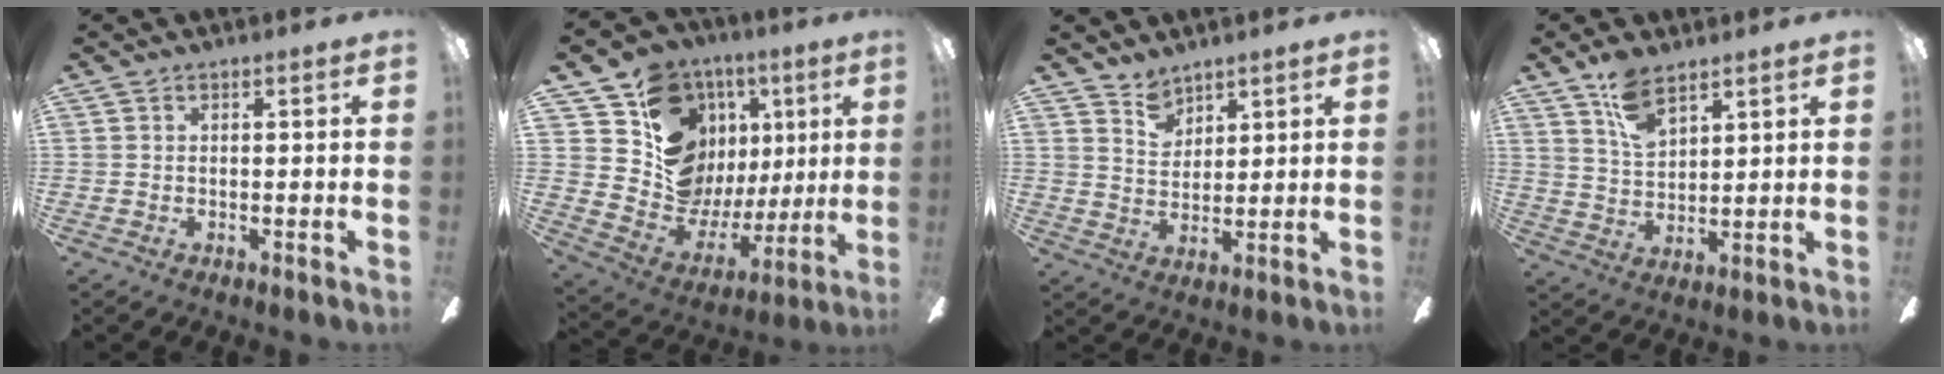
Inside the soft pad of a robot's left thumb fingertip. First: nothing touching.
{"total": 16.4, "force": [6.9, 13.6, 6.1], "torque": [-0.101, -0.048, 0.152]}
{"total": 5.5, "force": [4.6, 2.9, 1.0], "torque": [-0.009, -0.024, 0.085]}
{"total": 9.0, "force": [6.2, 4.2, 5.0], "torque": [-0.089, -0.025, 0.113]}